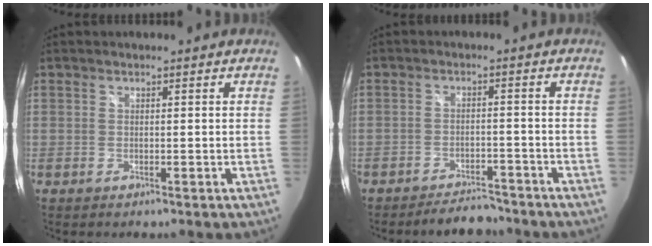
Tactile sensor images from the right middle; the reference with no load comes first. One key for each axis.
{"total": 6.4, "fx": -5.8, "fy": 2.1, "fz": 1.5, "tx": -0.041, "ty": 0.008, "tz": -0.079}